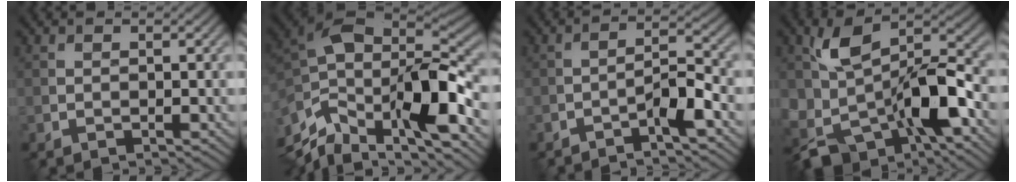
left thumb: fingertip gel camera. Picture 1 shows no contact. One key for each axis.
{"total": 15.7, "fx": -4.6, "fy": 7.9, "fz": 12.7, "tx": -0.273, "ty": -0.020, "tz": -0.078}
{"total": 4.2, "fx": -2.7, "fy": 0.8, "fz": 3.1, "tx": -0.054, "ty": 0.012, "tz": -0.056}
{"total": 13.0, "fx": -3.1, "fy": 7.7, "fz": 10.0, "tx": -0.189, "ty": -0.018, "tz": -0.055}